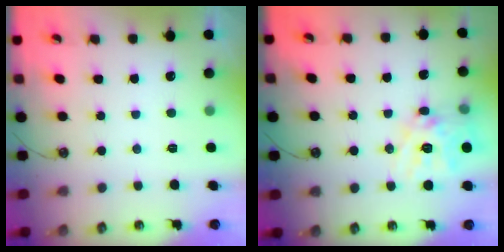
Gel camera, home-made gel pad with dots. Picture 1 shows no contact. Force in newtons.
{"total": 14.9, "press": 14.8, "slide": 1.3}